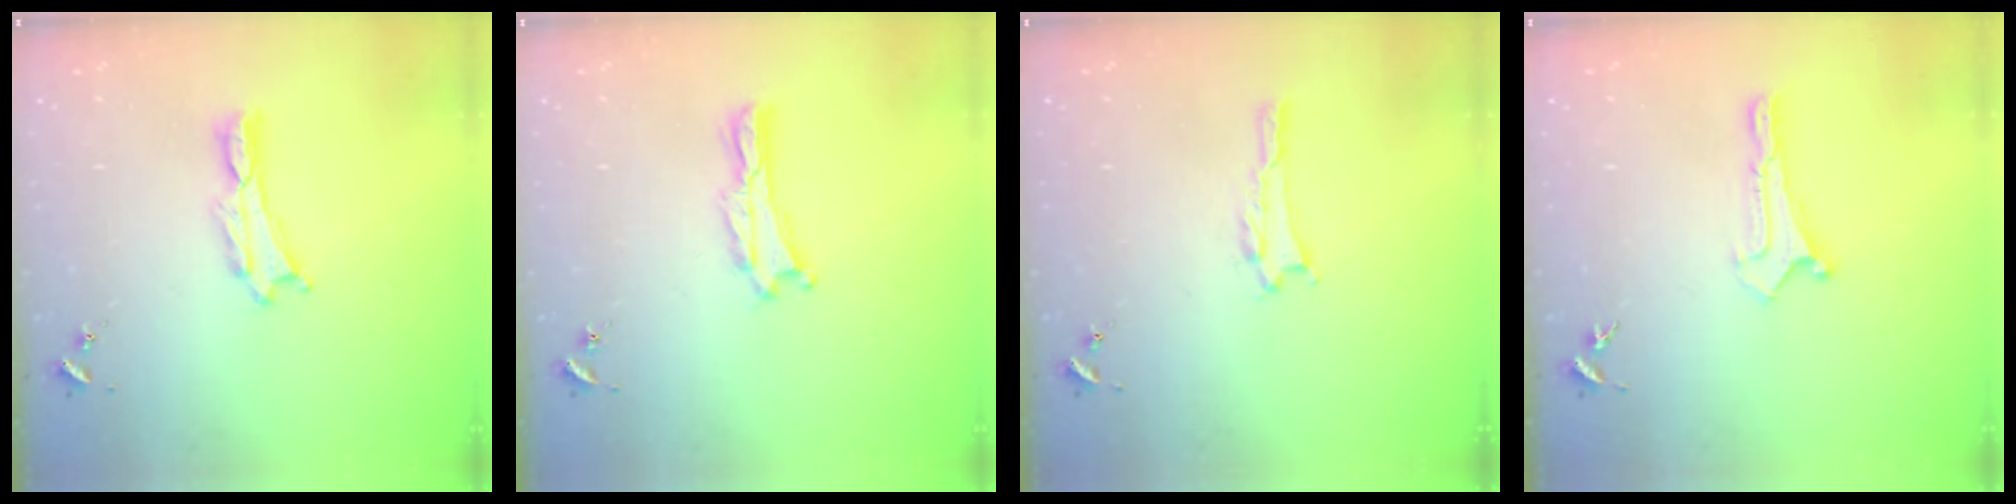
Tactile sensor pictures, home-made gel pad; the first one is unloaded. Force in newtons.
{"total": 0.0}
{"total": 0.5, "press": 0.5, "slide": 0.1}
{"total": 0.0}